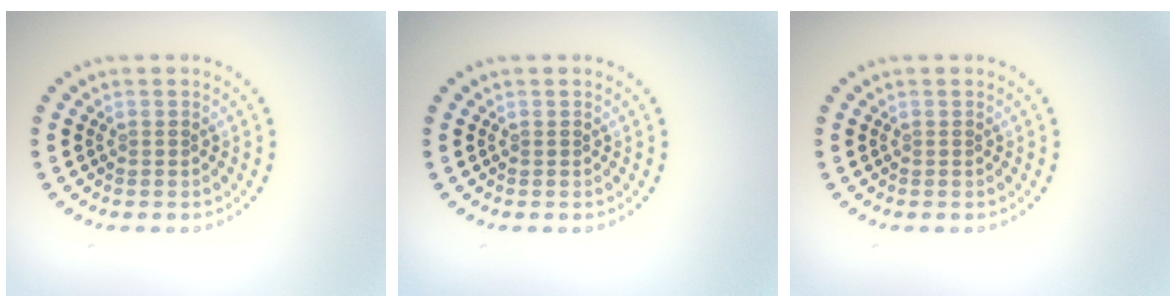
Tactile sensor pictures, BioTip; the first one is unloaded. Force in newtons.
{"total": 0.0}
{"total": 0.0}